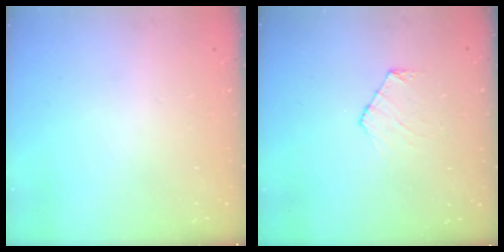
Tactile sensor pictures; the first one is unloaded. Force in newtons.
{"total": 7.2, "press": 7.2, "slide": 0.7}